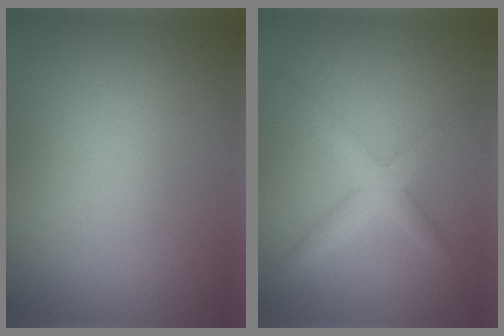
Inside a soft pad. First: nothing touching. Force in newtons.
{"total": 2.3, "press": 2.3, "slide": 0.1}